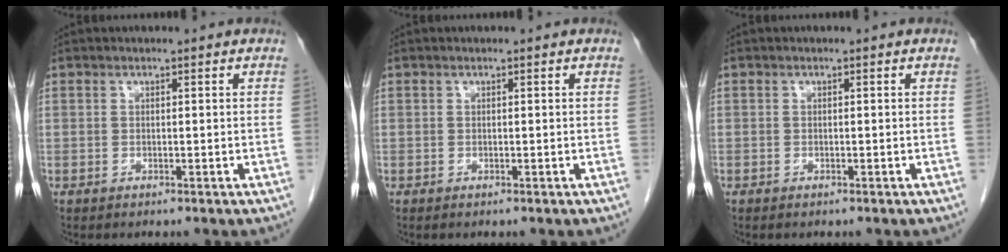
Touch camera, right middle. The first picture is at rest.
{"total": 0.0}
{"total": 0.0}